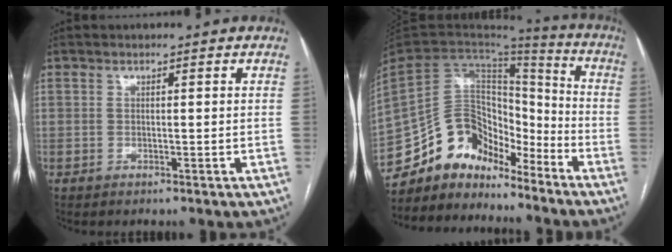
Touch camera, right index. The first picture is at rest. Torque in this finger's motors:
{"motor_torque": [0.31, -0.24, -0.26, -0.19]}